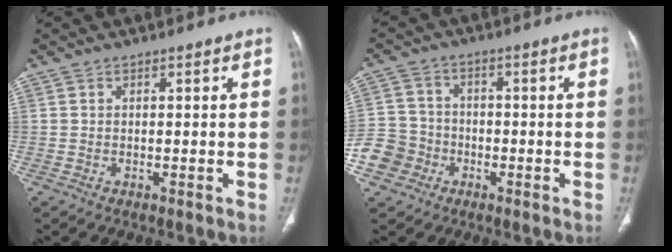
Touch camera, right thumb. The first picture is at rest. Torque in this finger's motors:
{"motor_torque": [2.49, 1.48, -0.01, -1.03, -0.02]}